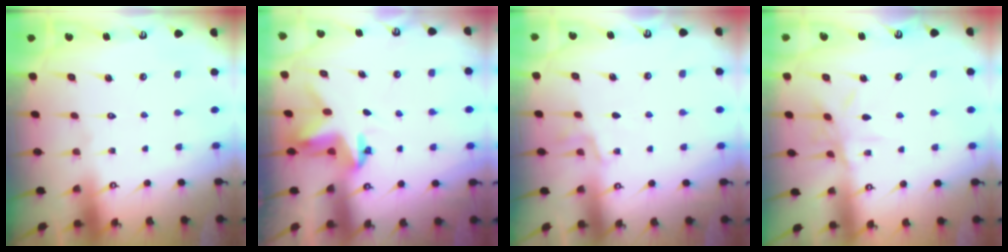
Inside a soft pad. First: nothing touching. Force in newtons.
{"total": 3.4, "press": 3.4, "slide": 0.1}
{"total": 5.5, "press": 5.2, "slide": 1.7}
{"total": 8.0, "press": 7.9, "slide": 0.5}